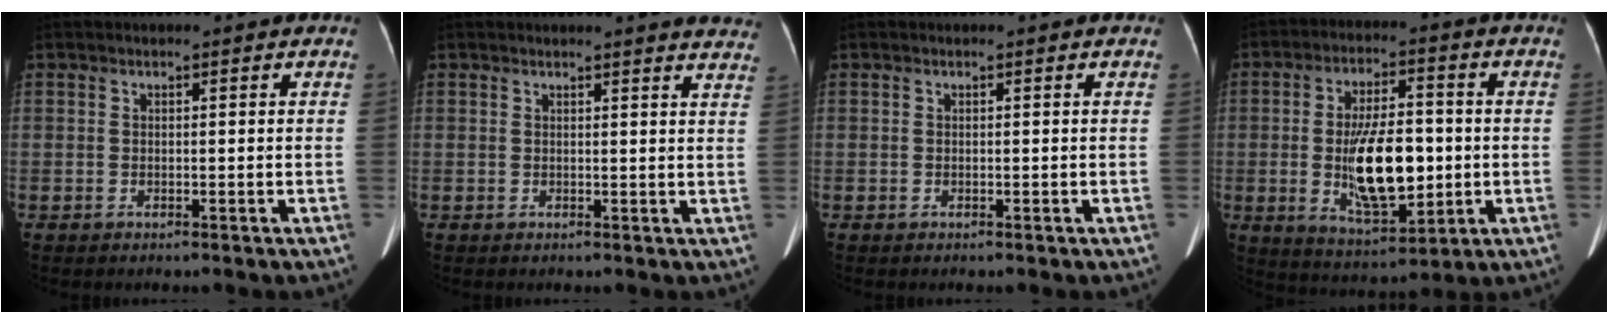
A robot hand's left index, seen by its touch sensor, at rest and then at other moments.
{"total": 10.2, "force": [9.9, 0.6, 2.2], "torque": [-0.002, -0.049, 0.074]}
{"total": 0.0}
{"total": 13.6, "force": [-1.3, 5.2, 12.4], "torque": [-0.231, -0.002, -0.012]}